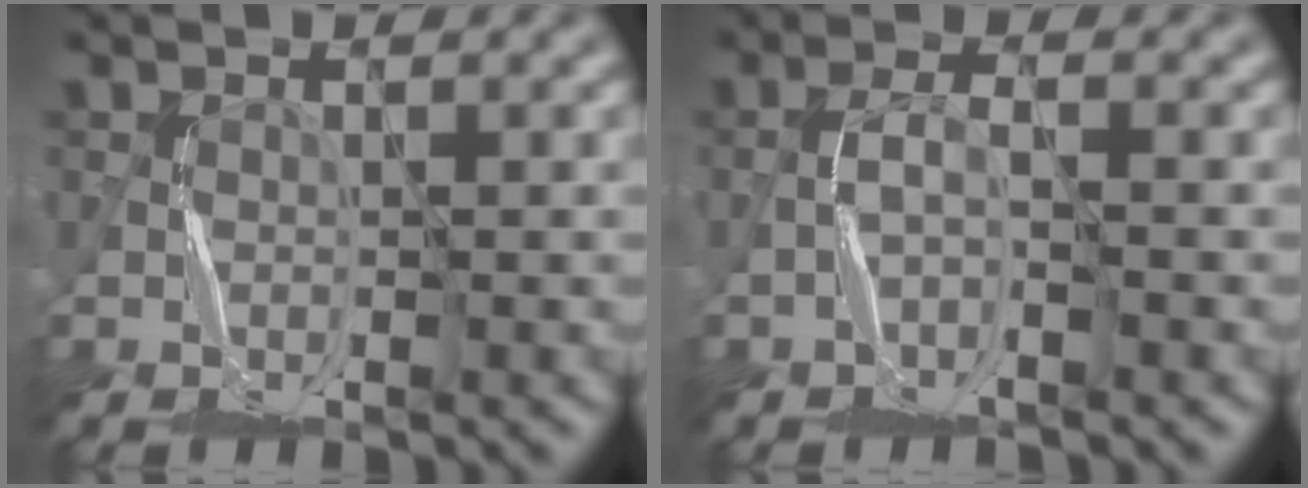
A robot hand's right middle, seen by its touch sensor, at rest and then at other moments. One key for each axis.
{"total": 1.4, "fx": -1.1, "fy": 0.2, "fz": 0.8, "tx": -0.020, "ty": 0.008, "tz": -0.024}